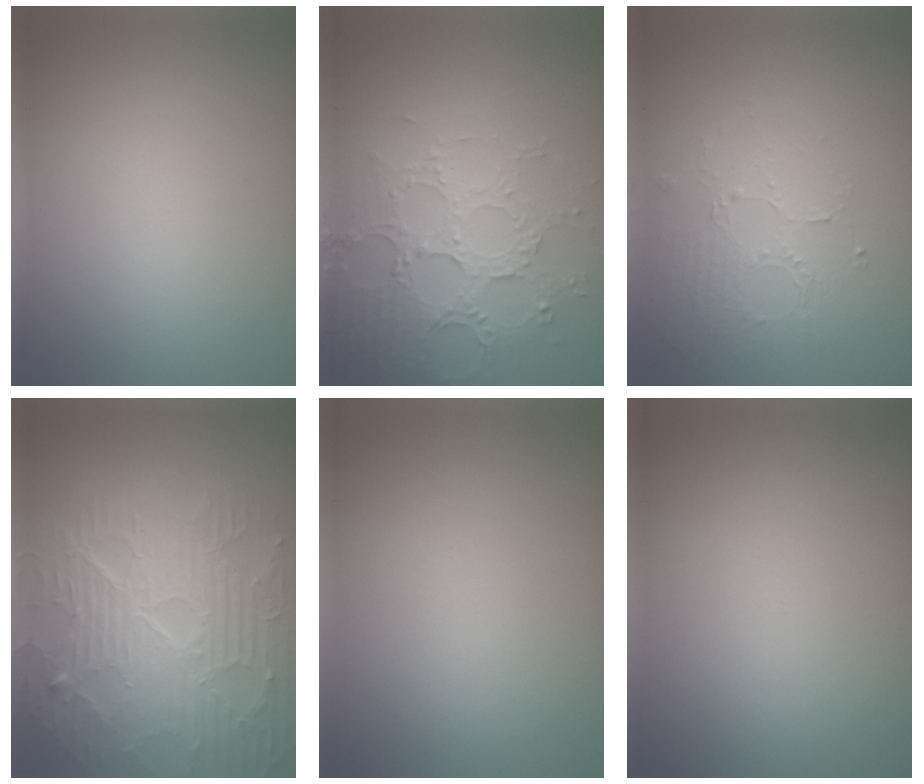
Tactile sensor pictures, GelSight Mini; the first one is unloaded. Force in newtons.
{"total": 4.4, "press": 4.3, "slide": 0.9}
{"total": 1.7, "press": 1.2, "slide": 1.2}
{"total": 10.4, "press": 6.8, "slide": 7.9}
{"total": 0.0}
{"total": 0.0}